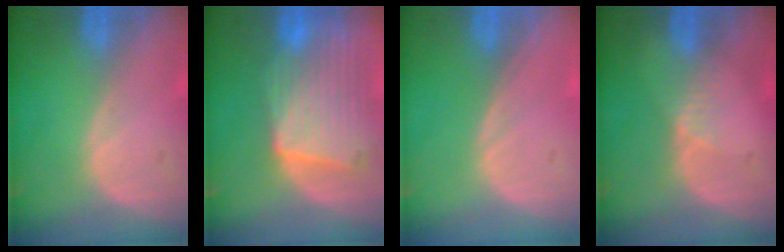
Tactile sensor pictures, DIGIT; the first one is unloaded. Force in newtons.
{"total": 10.5, "press": 9.2, "slide": 5.1}
{"total": 0.0}
{"total": 2.0, "press": 1.6, "slide": 1.3}